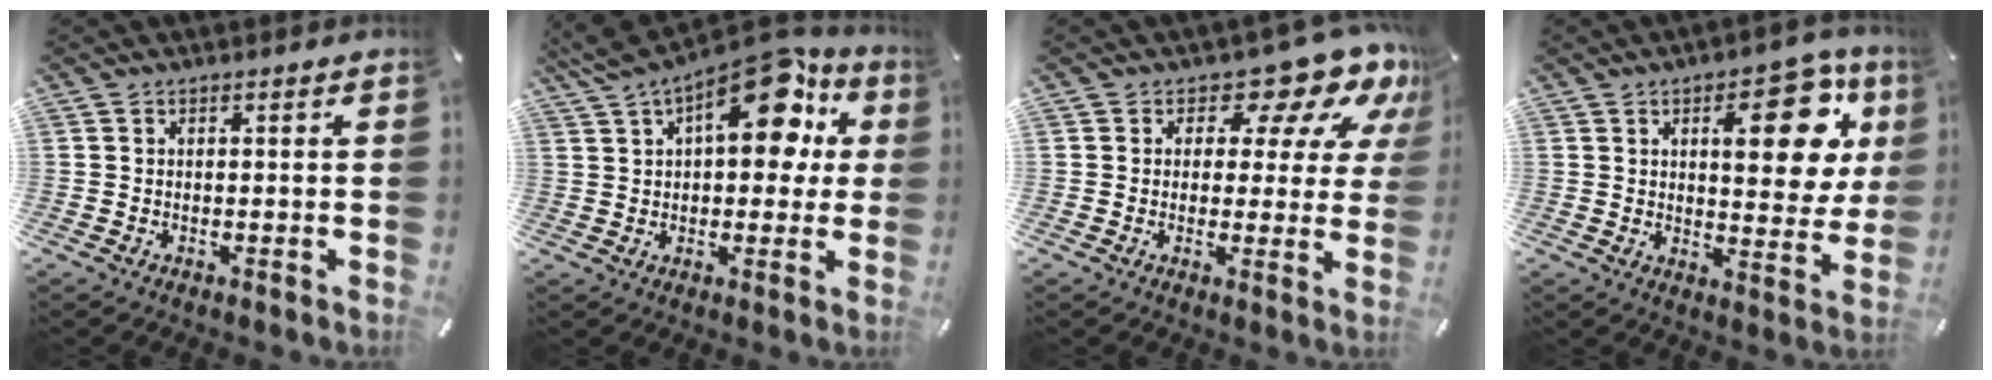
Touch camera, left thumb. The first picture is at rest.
{"total": 18.2, "force": [8.5, 9.5, 12.9], "torque": [-0.182, -0.040, 0.140]}
{"total": 13.2, "force": [7.8, 6.6, 8.3], "torque": [-0.104, -0.055, 0.127]}
{"total": 18.5, "force": [6.8, 8.4, 15.0], "torque": [-0.186, -0.025, 0.100]}